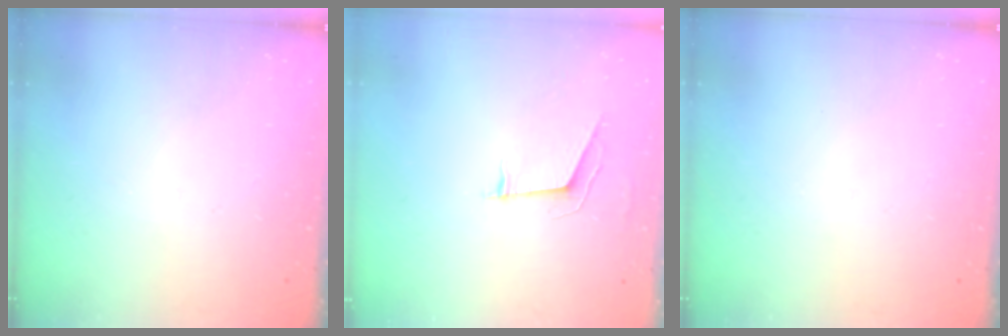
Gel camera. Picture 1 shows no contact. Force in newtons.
{"total": 5.4, "press": 4.9, "slide": 2.4}
{"total": 0.0}